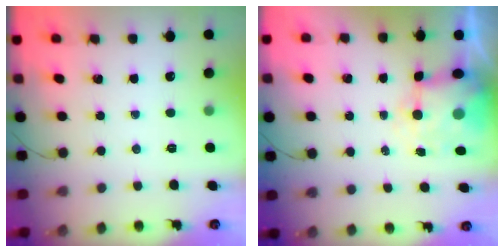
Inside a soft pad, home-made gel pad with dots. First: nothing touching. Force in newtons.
{"total": 6.7, "press": 6.5, "slide": 1.7}